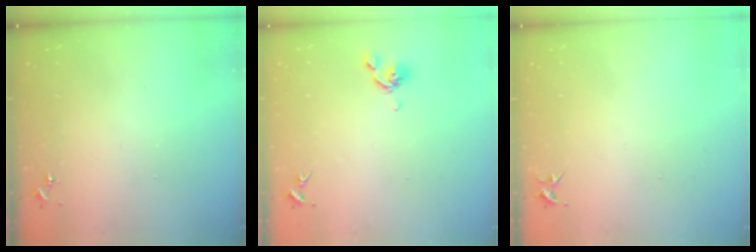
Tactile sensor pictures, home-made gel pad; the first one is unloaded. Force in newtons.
{"total": 6.7, "press": 6.6, "slide": 1.5}
{"total": 3.7, "press": 3.7, "slide": 0.4}